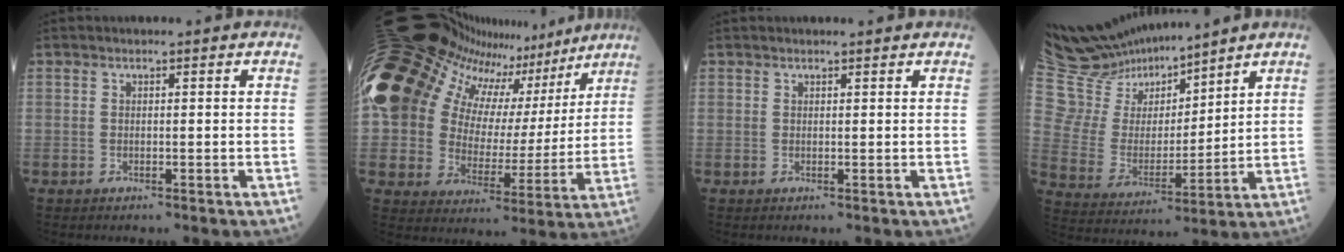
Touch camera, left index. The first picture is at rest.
{"total": 29.6, "force": [18.7, 16.1, 16.5], "torque": [-0.321, 0.100, 0.294]}
{"total": 0.9, "force": [0.9, 0.0, 0.0], "torque": [-0.008, 0.005, 0.015]}
{"total": 12.7, "force": [12.2, 3.4, 1.4], "torque": [-0.054, 0.006, 0.247]}